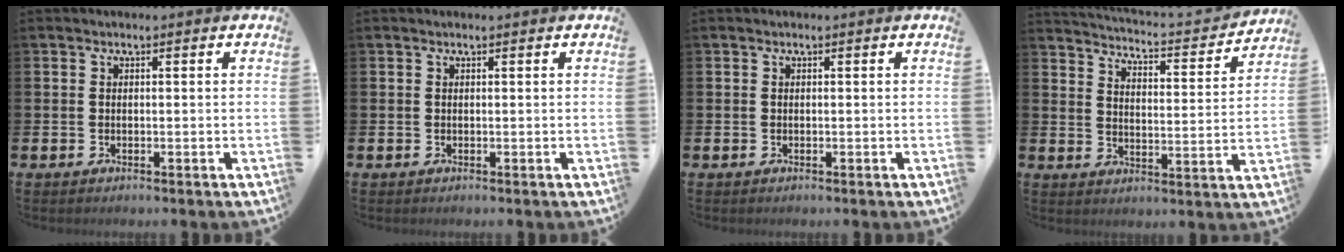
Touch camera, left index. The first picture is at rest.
{"total": 0.0}
{"total": 0.0}
{"total": 3.7, "force": [3.6, 0.3, 0.6], "torque": [-0.024, -0.044, 0.053]}